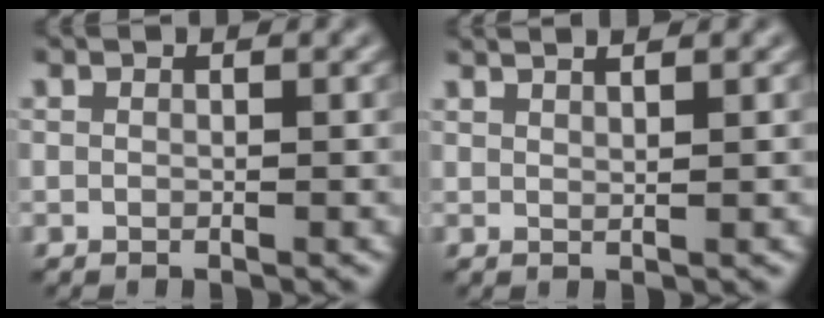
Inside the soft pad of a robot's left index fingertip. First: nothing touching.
{"total": 2.7, "force": [1.9, 1.0, 1.7], "torque": [0.004, 0.019, -0.001]}